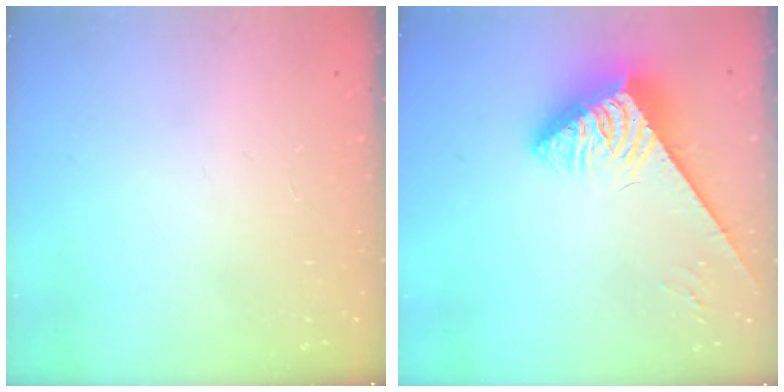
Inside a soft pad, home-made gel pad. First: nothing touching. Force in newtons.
{"total": 3.9, "press": 3.8, "slide": 0.8}